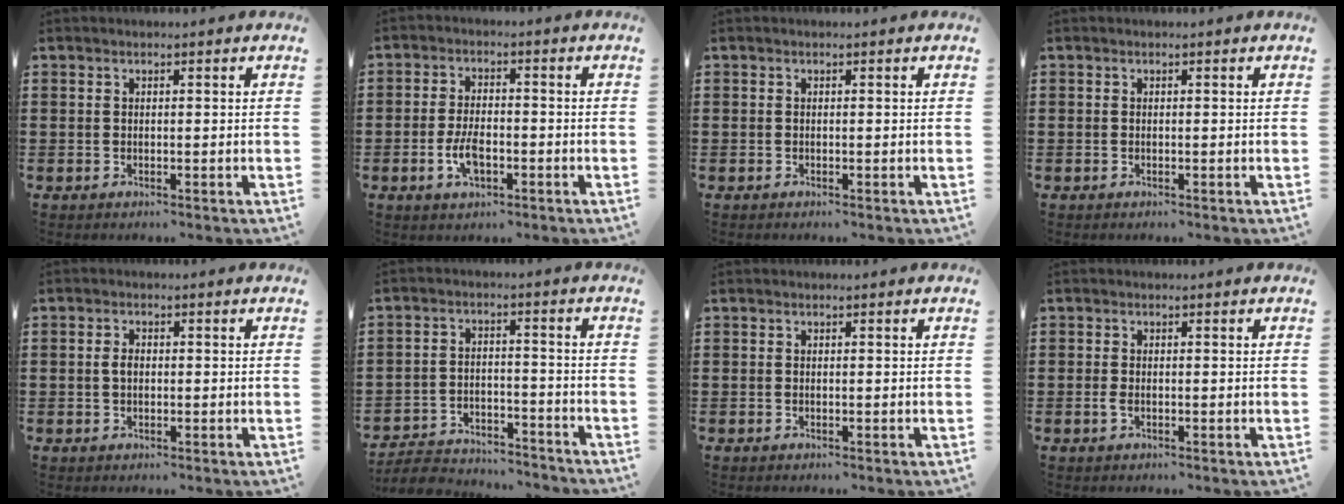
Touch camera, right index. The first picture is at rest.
{"total": 4.7, "force": [-1.6, 2.3, 3.8], "torque": [-0.086, -0.002, -0.033]}
{"total": 0.0}
{"total": 0.0}
{"total": 1.7, "force": [0.0, 0.9, 1.5], "torque": [-0.031, 0.003, -0.001]}
{"total": 5.4, "force": [-5.3, 0.8, 0.8], "torque": [-0.028, 0.004, -0.108]}
{"total": 0.0}
{"total": 1.1, "force": [-0.5, 0.5, 0.9], "torque": [-0.026, -0.005, -0.011]}